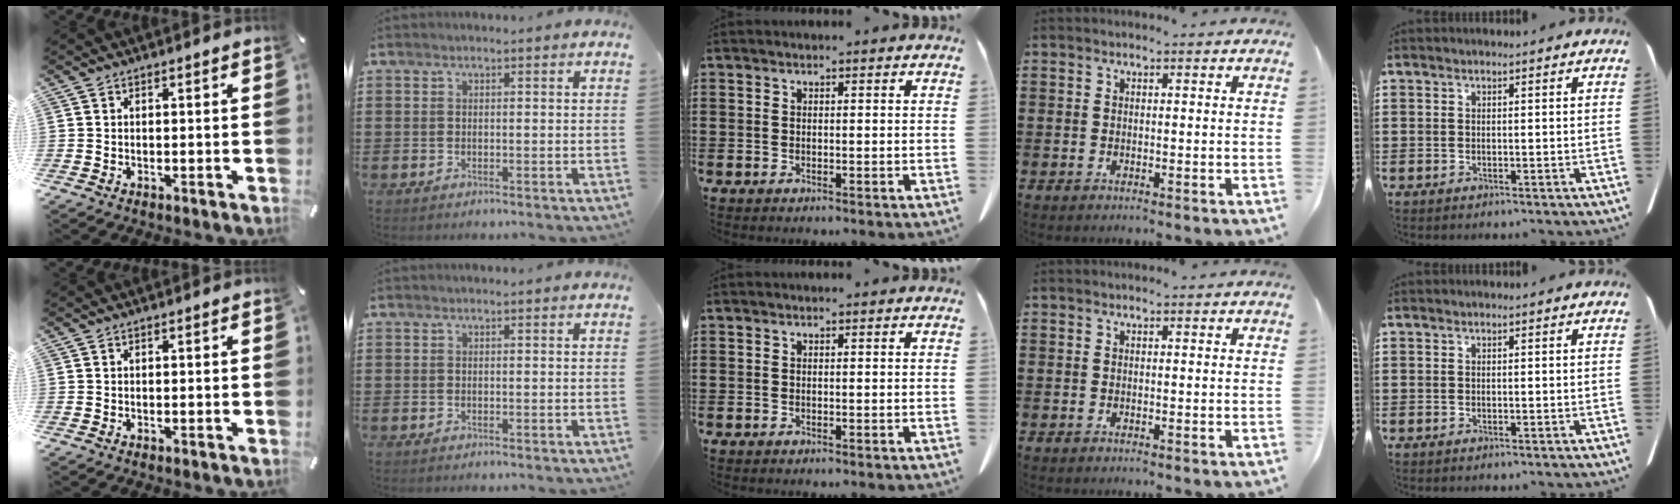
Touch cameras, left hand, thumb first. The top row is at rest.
{}